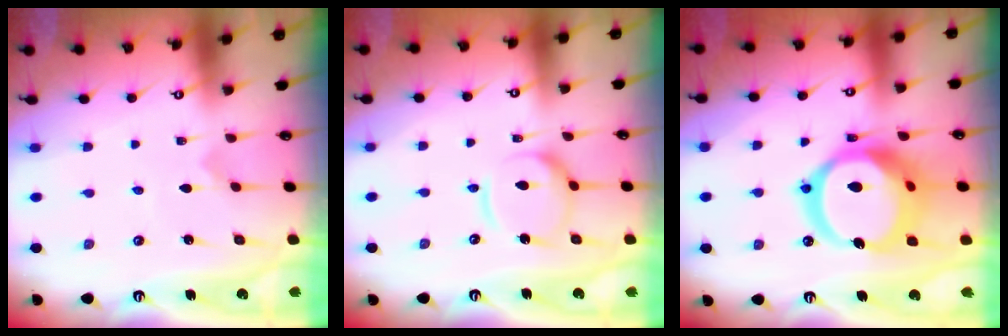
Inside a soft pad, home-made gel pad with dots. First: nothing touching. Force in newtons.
{"total": 13.3, "press": 13.2, "slide": 1.2}
{"total": 24.0, "press": 23.9, "slide": 2.6}